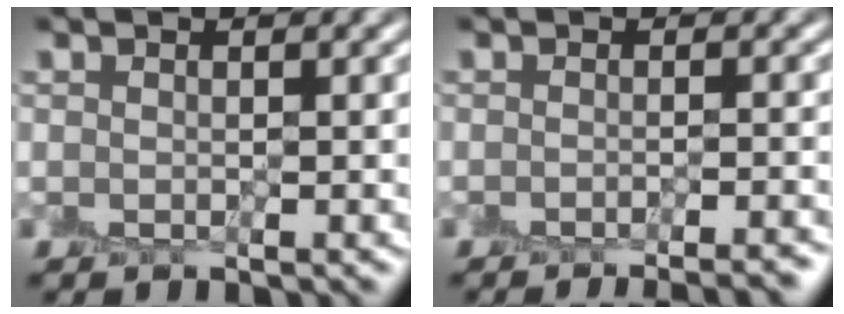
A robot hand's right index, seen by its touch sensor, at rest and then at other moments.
{"total": 3.9, "force": [-3.3, 0.7, 2.0], "torque": [-0.014, -0.005, -0.034]}